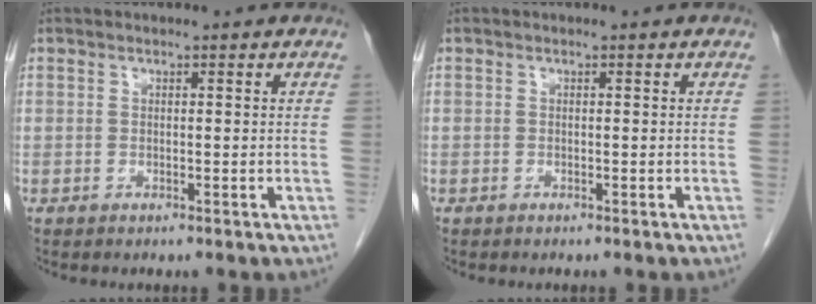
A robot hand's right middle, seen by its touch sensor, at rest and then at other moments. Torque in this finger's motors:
{"motor_torque": [1.18, -0.95, 0.15, 0.01]}